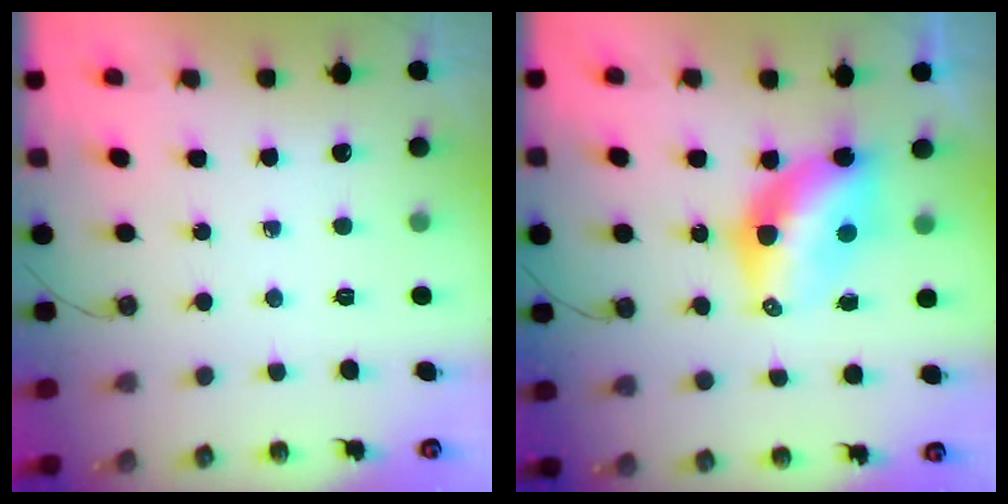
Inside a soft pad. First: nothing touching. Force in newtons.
{"total": 8.5, "press": 8.5, "slide": 0.9}